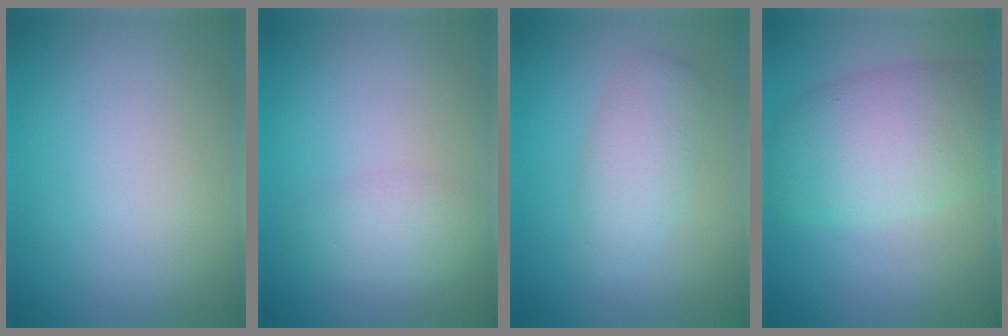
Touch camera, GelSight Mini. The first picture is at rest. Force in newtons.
{"total": 2.5, "press": 2.5, "slide": 0.1}
{"total": 3.2, "press": 3.2, "slide": 0.0}
{"total": 7.4, "press": 7.4, "slide": 0.2}